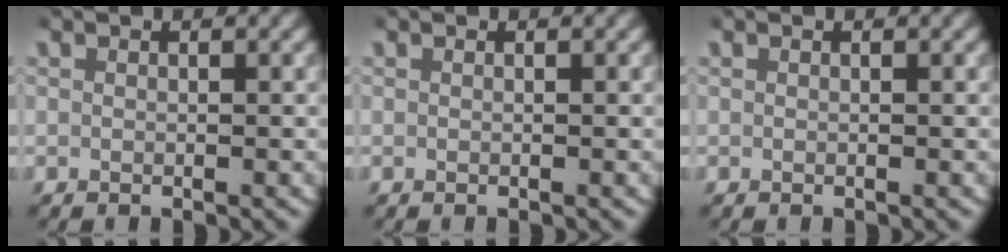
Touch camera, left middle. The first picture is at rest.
{"total": 0.0}
{"total": 0.0}